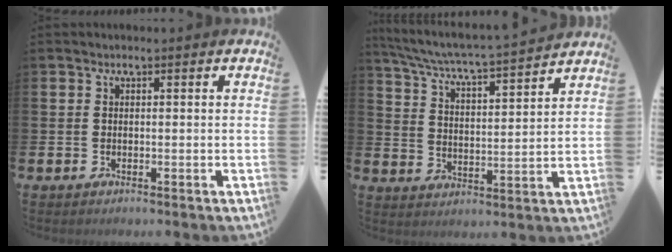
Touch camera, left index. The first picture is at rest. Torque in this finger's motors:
{"motor_torque": [0.20, -0.52, 0.22, 0.04]}